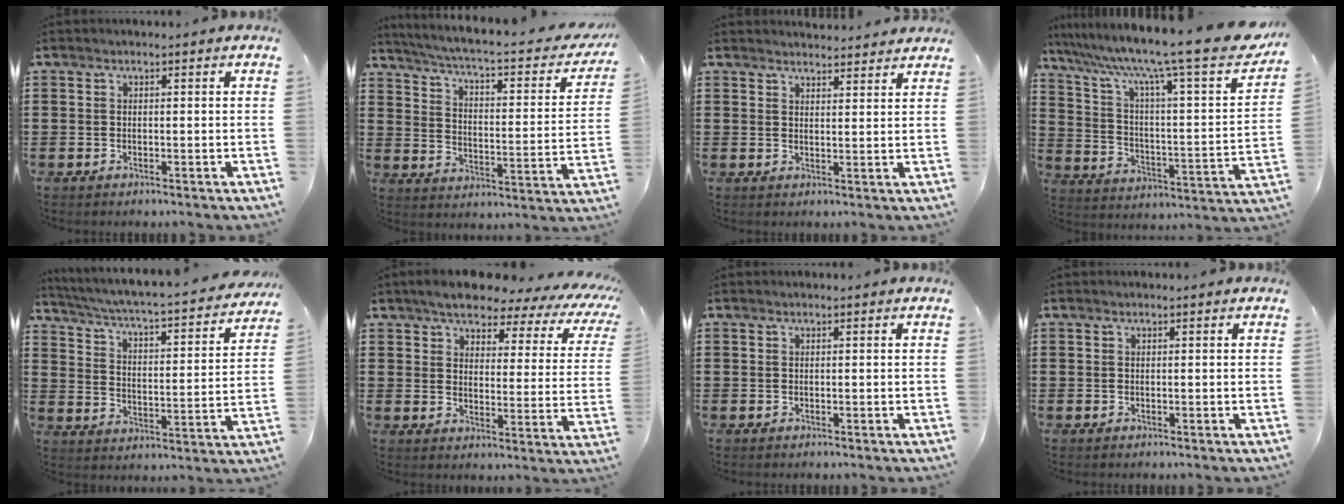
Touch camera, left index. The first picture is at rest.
{"total": 4.4, "force": [3.4, -0.4, 2.9], "torque": [-0.074, -0.036, 0.046]}
{"total": 2.6, "force": [2.6, 0.1, 0.0], "torque": [0.002, -0.011, 0.049]}
{"total": 13.5, "force": [10.2, 0.8, 8.8], "torque": [-0.175, -0.070, 0.154]}
{"total": 3.2, "force": [2.7, -0.2, 1.8], "torque": [-0.052, -0.035, 0.033]}
{"total": 5.7, "force": [5.2, 1.7, 1.7], "torque": [-0.057, -0.029, 0.086]}
{"total": 0.0}
{"total": 0.0}